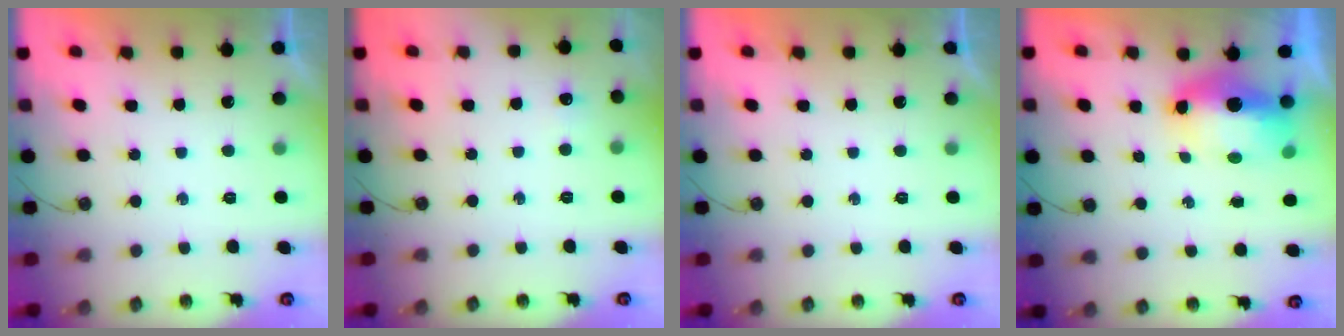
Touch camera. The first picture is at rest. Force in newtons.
{"total": 3.9, "press": 3.8, "slide": 0.5}
{"total": 0.0}
{"total": 8.6, "press": 8.5, "slide": 1.1}